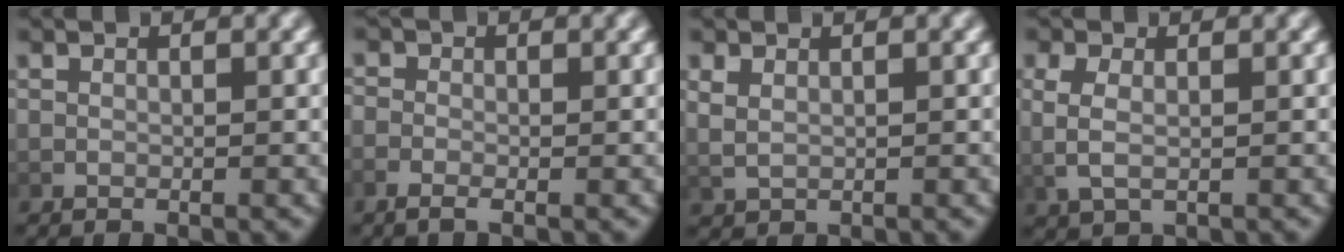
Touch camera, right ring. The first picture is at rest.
{"total": 1.6, "force": [-0.9, 0.9, 0.9], "torque": [-0.018, -0.003, -0.022]}
{"total": 2.0, "force": [0.9, 1.4, 1.1], "torque": [-0.025, -0.002, 0.026]}
{"total": 2.8, "force": [0.5, 1.7, 2.2], "torque": [-0.052, -0.003, 0.018]}